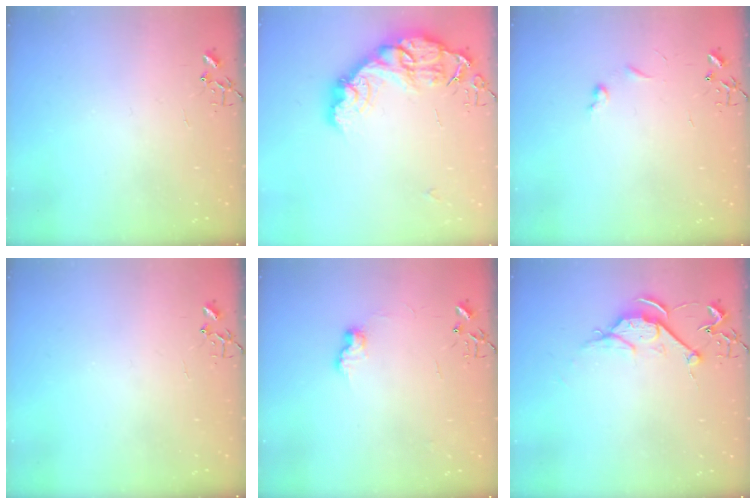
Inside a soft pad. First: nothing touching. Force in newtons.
{"total": 18.2, "press": 18.2, "slide": 1.3}
{"total": 4.4, "press": 4.3, "slide": 0.6}
{"total": 0.0}
{"total": 7.6, "press": 7.5, "slide": 0.4}
{"total": 7.9, "press": 7.8, "slide": 0.9}